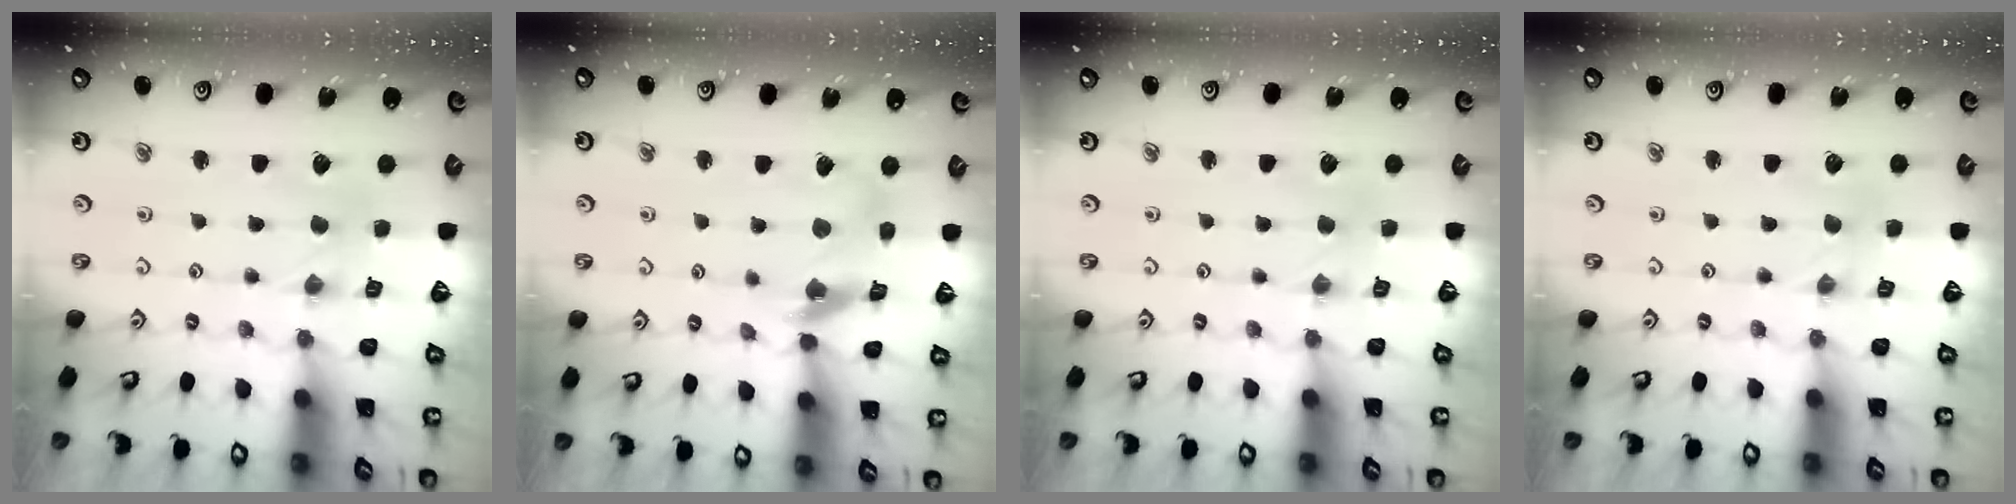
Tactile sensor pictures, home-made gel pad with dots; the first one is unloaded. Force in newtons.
{"total": 11.6, "press": 11.5, "slide": 1.3}
{"total": 3.0, "press": 3.0, "slide": 0.3}
{"total": 0.0}